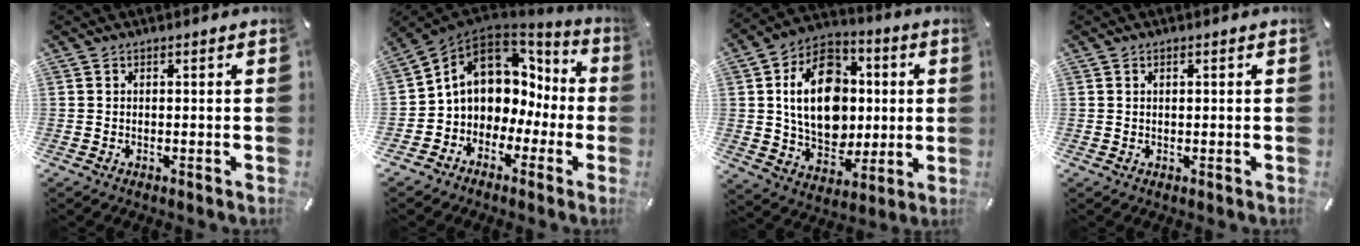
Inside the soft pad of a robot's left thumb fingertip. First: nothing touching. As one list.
[{"total": 10.5, "force": [2.6, 9.0, 4.7], "torque": [-0.105, -0.016, 0.054]}, {"total": 18.7, "force": [1.6, 14.5, 11.6], "torque": [-0.198, 0.007, 0.034]}, {"total": 0.7, "force": [0.2, 0.3, 0.5], "torque": [-0.010, 0.002, 0.004]}]